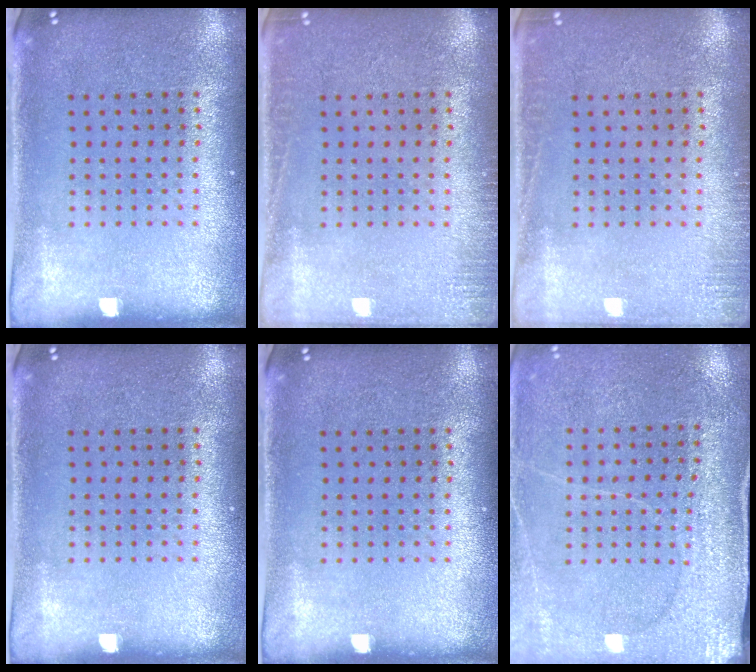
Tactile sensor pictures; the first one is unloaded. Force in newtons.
{"total": 1.4, "press": 1.4, "slide": 0.4}
{"total": 1.4, "press": 1.4, "slide": 0.4}
{"total": 0.0}
{"total": 0.0}
{"total": 3.0, "press": 3.0, "slide": 0.1}